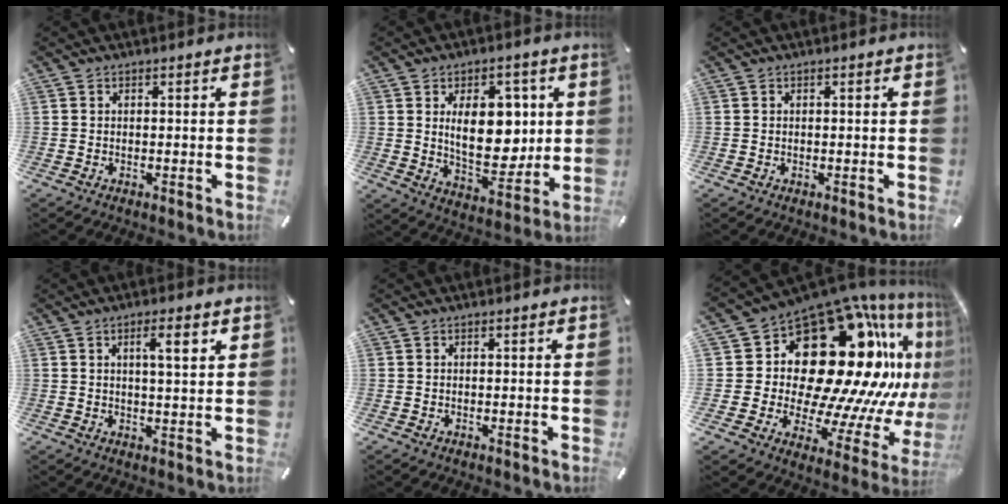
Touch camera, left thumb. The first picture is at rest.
{"total": 15.1, "force": [3.1, 9.3, 11.5], "torque": [-0.171, -0.012, 0.047]}
{"total": 0.0}
{"total": 6.1, "force": [2.3, 1.3, 5.5], "torque": [-0.089, -0.005, 0.031]}
{"total": 0.0}
{"total": 30.8, "force": [10.7, 18.8, 21.9], "torque": [-0.329, -0.151, 0.233]}